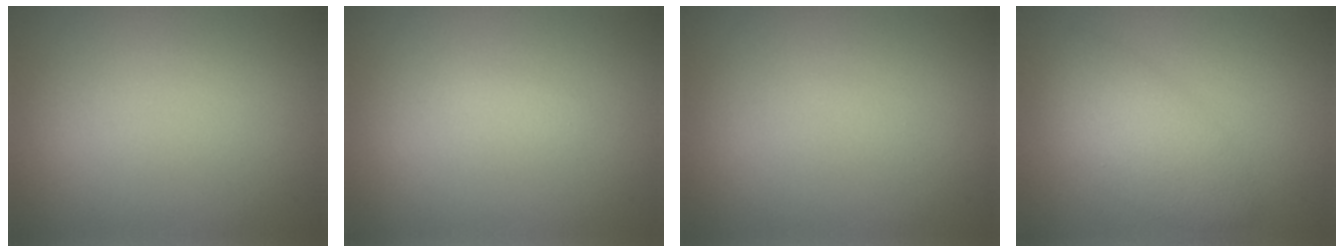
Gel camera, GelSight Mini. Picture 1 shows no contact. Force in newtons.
{"total": 0.5, "press": 0.5, "slide": 0.0}
{"total": 0.0}
{"total": 4.1, "press": 4.1, "slide": 0.1}